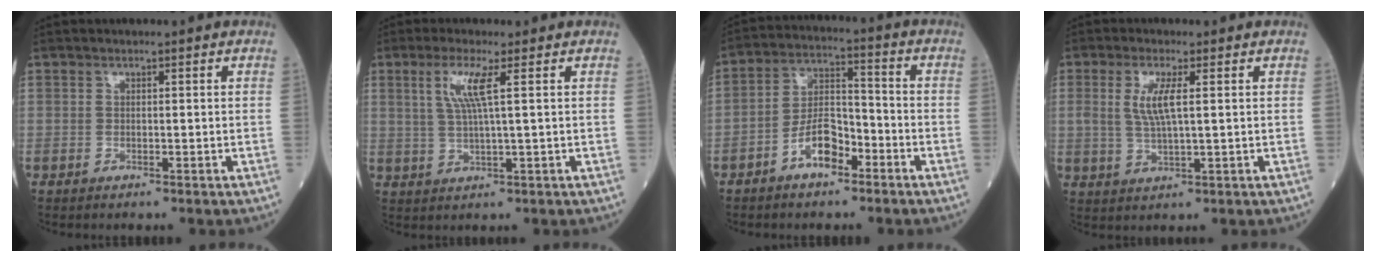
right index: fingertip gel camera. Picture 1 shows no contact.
{"total": 5.1, "force": [1.8, -0.3, 4.8], "torque": [-0.101, 0.001, 0.037]}
{"total": 7.5, "force": [-4.2, 3.2, 5.3], "torque": [-0.102, 0.019, -0.080]}
{"total": 4.9, "force": [1.1, 0.7, 4.8], "torque": [-0.106, -0.002, 0.023]}